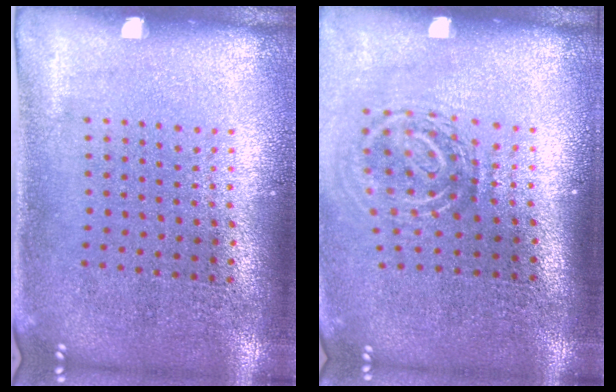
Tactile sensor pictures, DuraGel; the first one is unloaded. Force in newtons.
{"total": 1.9, "press": 1.2, "slide": 1.5}